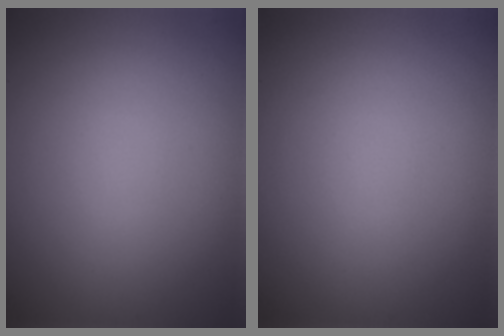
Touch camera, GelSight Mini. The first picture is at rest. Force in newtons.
{"total": 0.0}